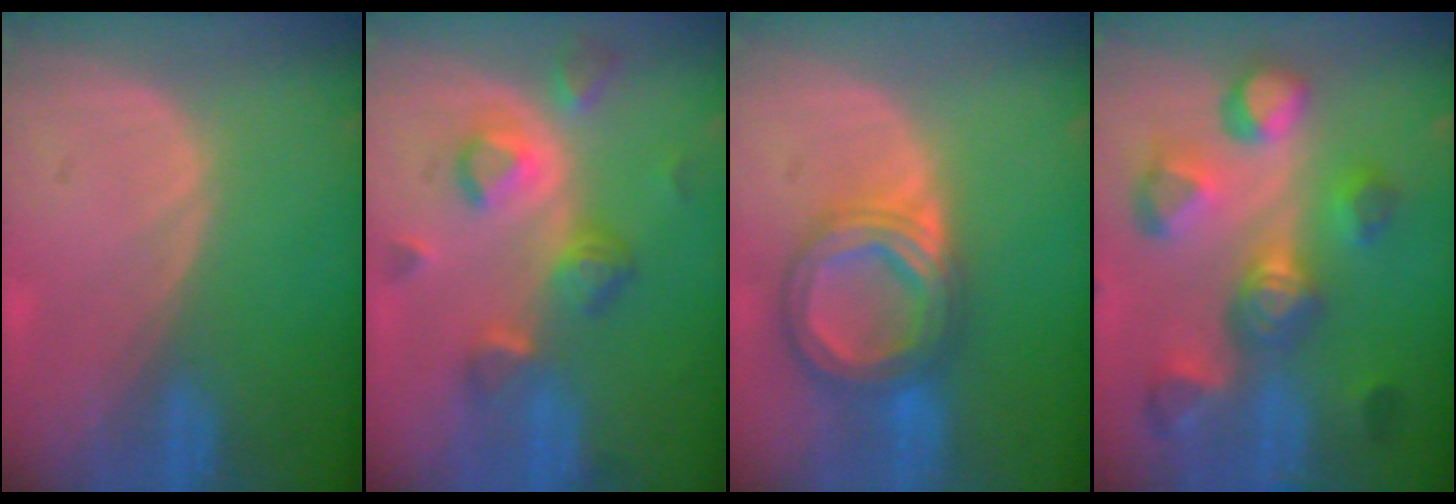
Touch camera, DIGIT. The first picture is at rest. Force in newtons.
{"total": 8.0, "press": 7.1, "slide": 3.7}
{"total": 8.2, "press": 8.2, "slide": 0.6}
{"total": 10.7, "press": 10.0, "slide": 3.7}